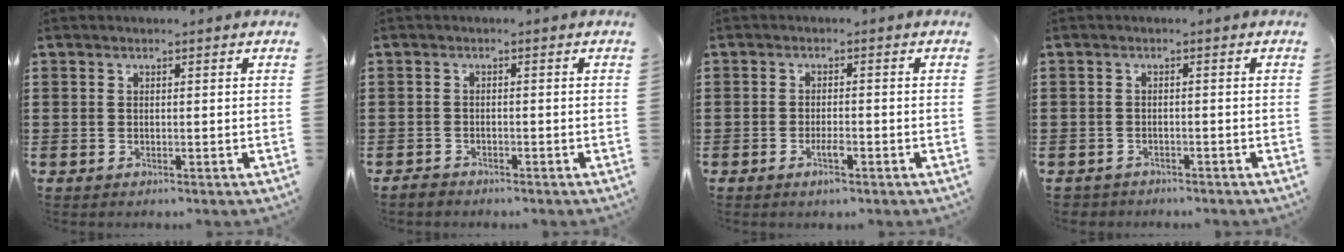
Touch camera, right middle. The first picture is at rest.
{"total": 1.0, "force": [-1.0, 0.3, 0.0], "torque": [-0.004, 0.002, -0.021]}
{"total": 2.7, "force": [-1.3, 0.6, 2.3], "torque": [-0.048, -0.003, -0.026]}
{"total": 1.4, "force": [-1.4, 0.3, -0.2], "torque": [-0.002, 0.000, -0.031]}